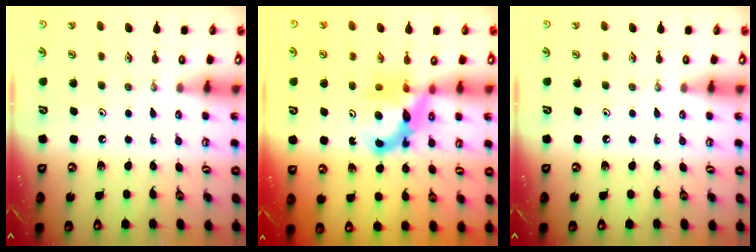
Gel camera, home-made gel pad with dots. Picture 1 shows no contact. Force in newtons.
{"total": 7.6, "press": 7.6, "slide": 0.7}
{"total": 0.0}